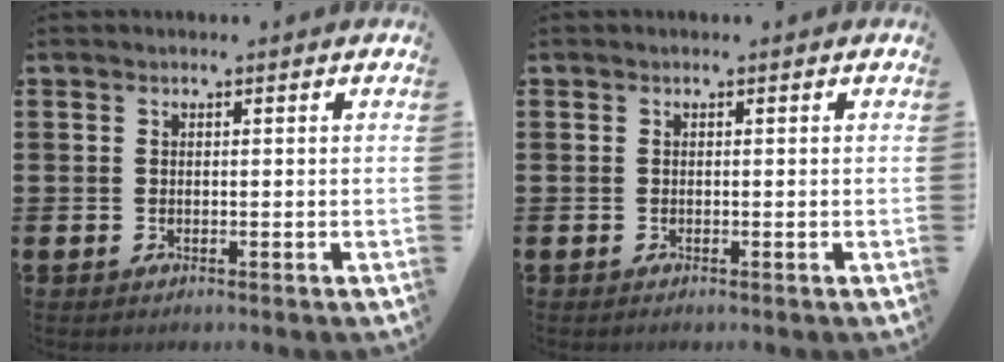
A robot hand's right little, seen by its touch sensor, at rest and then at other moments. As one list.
[{"total": 0.0}]